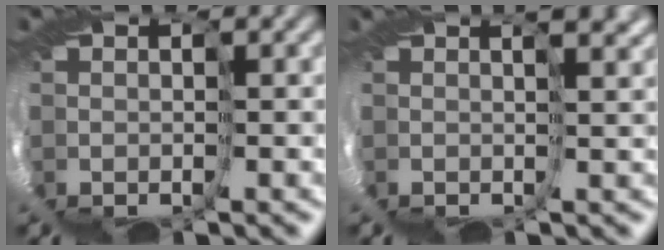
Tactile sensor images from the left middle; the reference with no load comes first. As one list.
[{"total": 1.8, "force": [1.1, -1.4, 0.5], "torque": [-0.011, -0.001, 0.028]}]